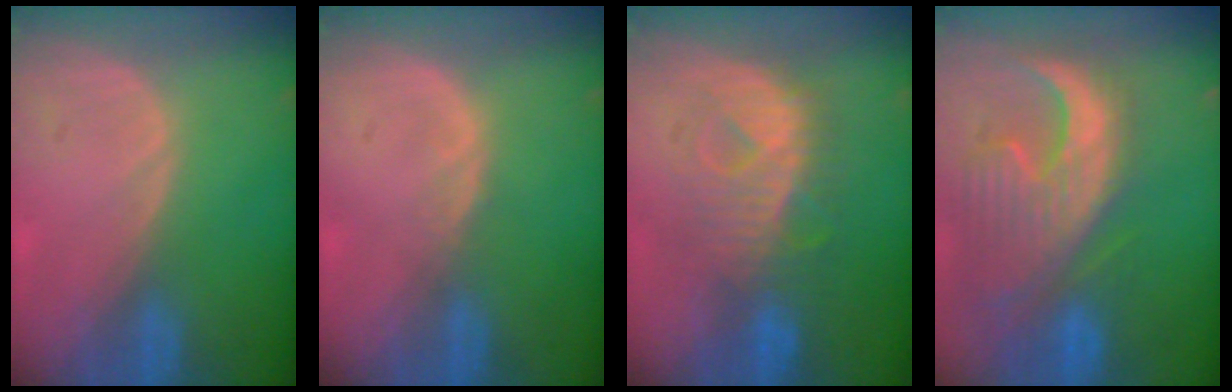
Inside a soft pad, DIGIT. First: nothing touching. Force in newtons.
{"total": 0.9, "press": 0.9, "slide": 0.2}
{"total": 8.2, "press": 8.2, "slide": 0.7}
{"total": 13.6, "press": 11.5, "slide": 7.2}